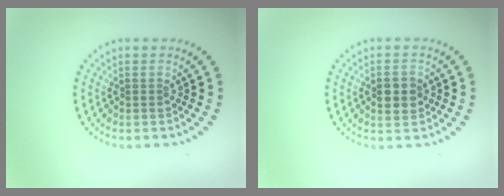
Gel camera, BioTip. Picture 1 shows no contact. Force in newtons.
{"total": 2.9, "press": 2.9, "slide": 0.0}